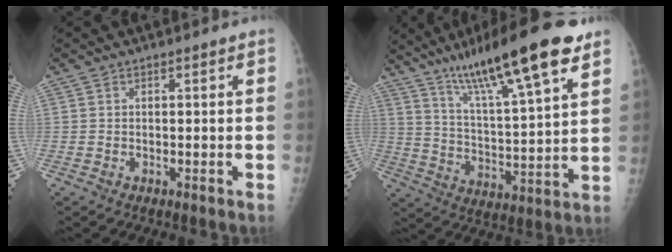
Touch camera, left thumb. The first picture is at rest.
{"total": 20.9, "force": [13.1, 3.3, 16.0], "torque": [-0.249, -0.043, 0.217]}